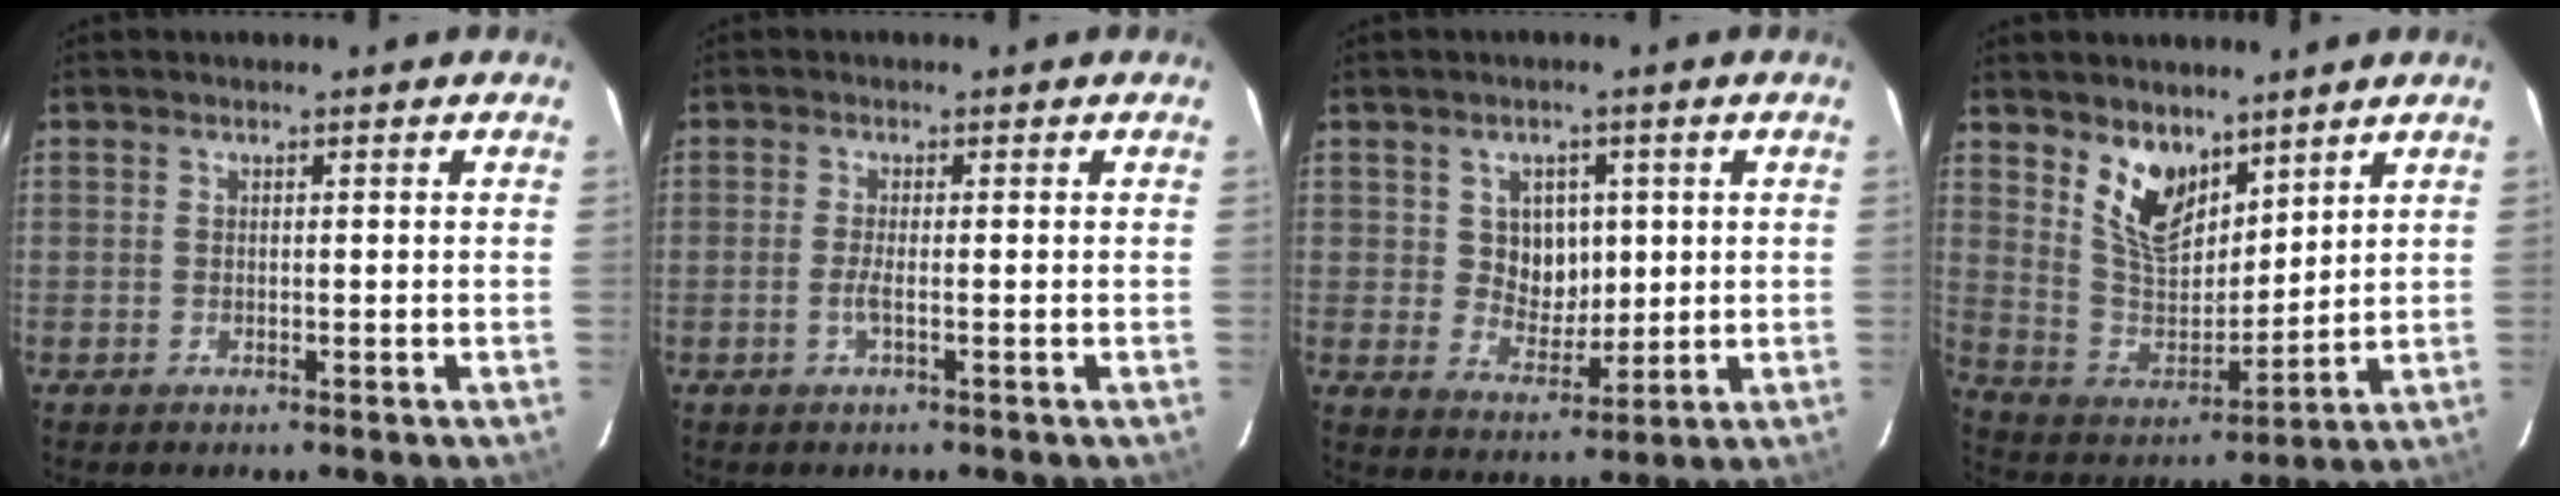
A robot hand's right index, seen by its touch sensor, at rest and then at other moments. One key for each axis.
{"total": 1.8, "fx": -0.7, "fy": -0.1, "fz": 1.7, "tx": -0.034, "ty": -0.003, "tz": -0.016}
{"total": 6.5, "fx": 1.4, "fy": 5.6, "fz": 3.0, "tx": -0.048, "ty": 0.007, "tz": 0.033}
{"total": 11.2, "fx": 7.3, "fy": 6.0, "fz": 5.9, "tx": -0.113, "ty": -0.003, "tz": 0.149}